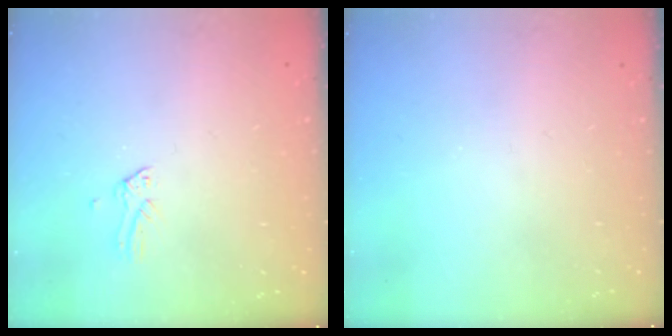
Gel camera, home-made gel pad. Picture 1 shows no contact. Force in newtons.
{"total": 0.0}